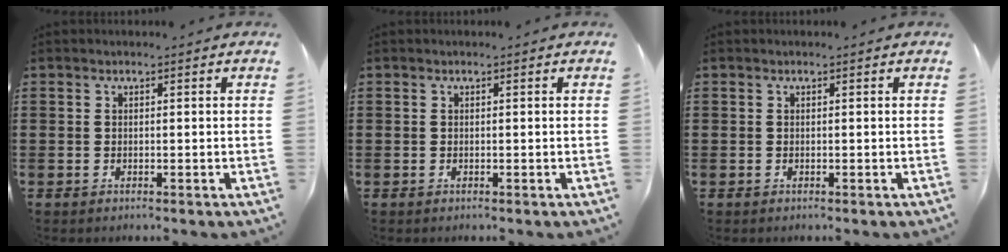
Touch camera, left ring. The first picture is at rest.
{"total": 0.0}
{"total": 0.0}